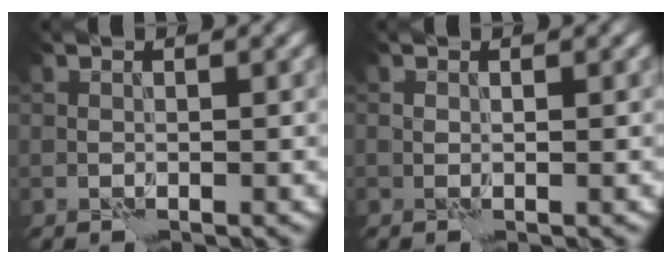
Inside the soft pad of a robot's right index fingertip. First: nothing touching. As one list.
[{"total": 0.0}]